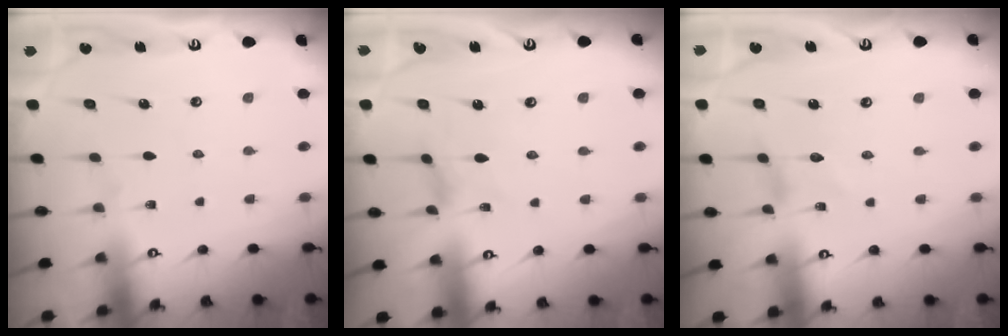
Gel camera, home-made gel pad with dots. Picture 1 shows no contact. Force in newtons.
{"total": 0.7, "press": 0.6, "slide": 0.2}
{"total": 0.0}